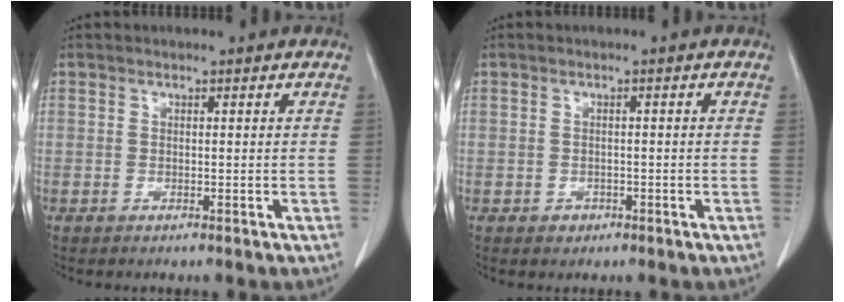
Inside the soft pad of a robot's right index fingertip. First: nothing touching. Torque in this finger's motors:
{"motor_torque": [-0.12, -0.06, -0.05, -0.05]}